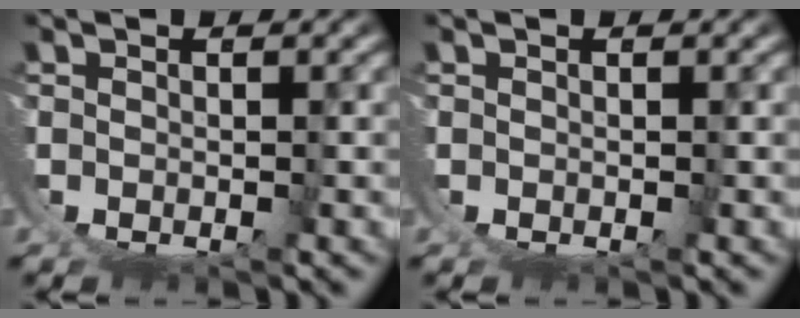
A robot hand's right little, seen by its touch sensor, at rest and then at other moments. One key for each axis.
{"total": 0.0}